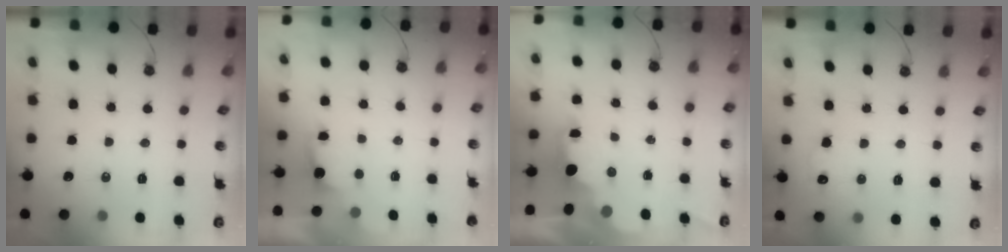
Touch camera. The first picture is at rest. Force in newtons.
{"total": 1.1, "press": 0.7, "slide": 0.8}
{"total": 2.1, "press": 2.0, "slide": 0.8}
{"total": 6.3, "press": 6.3, "slide": 0.5}